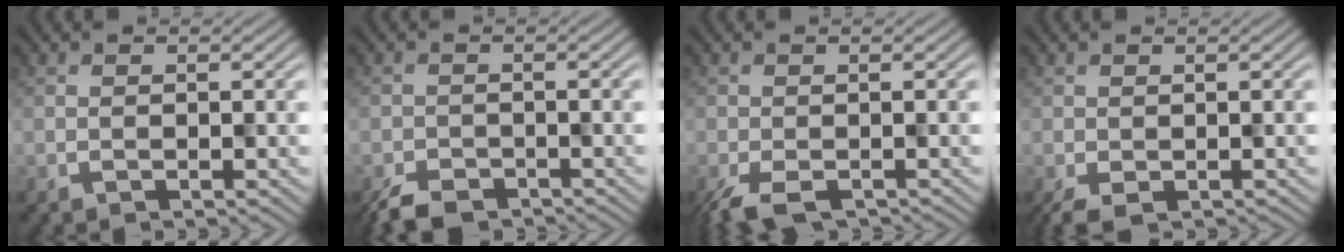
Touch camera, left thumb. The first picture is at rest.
{"total": 4.4, "force": [-3.7, 1.8, 1.6], "torque": [-0.030, -0.015, -0.063]}
{"total": 5.4, "force": [-3.6, 2.1, 3.5], "torque": [-0.066, -0.021, -0.059]}
{"total": 3.4, "force": [-2.0, 1.3, 2.4], "torque": [-0.045, -0.010, -0.027]}